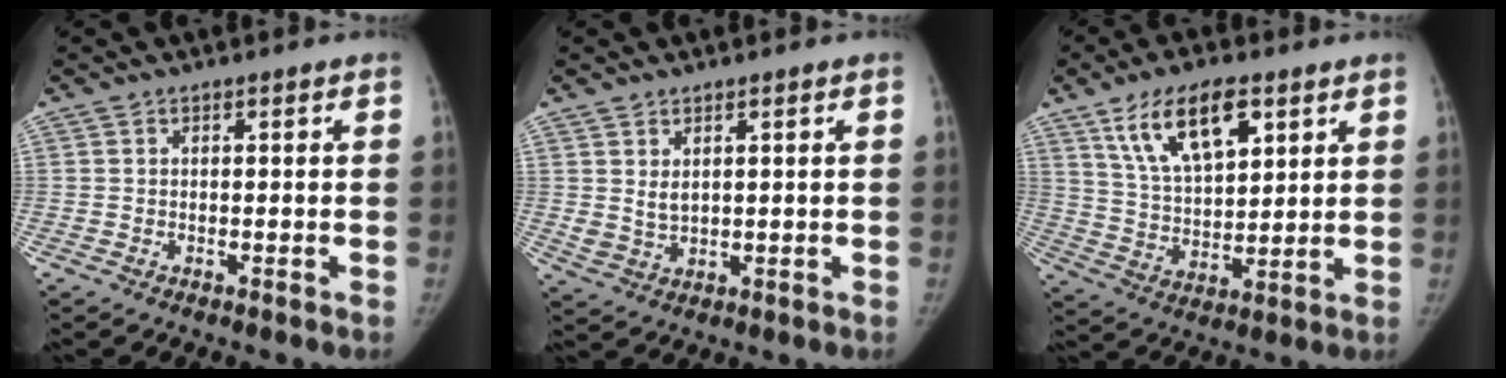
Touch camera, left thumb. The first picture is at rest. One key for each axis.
{"total": 3.0, "fx": 1.2, "fy": 1.9, "fz": 2.0, "tx": -0.033, "ty": -0.013, "tz": 0.033}
{"total": 13.9, "fx": 7.2, "fy": 6.4, "fz": 10.0, "tx": -0.149, "ty": -0.025, "tz": 0.137}